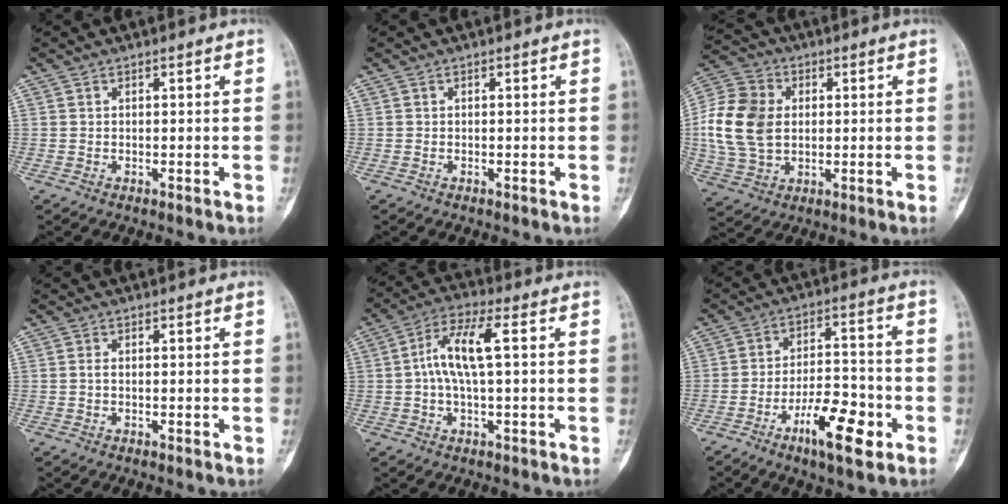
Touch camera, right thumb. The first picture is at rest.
{"total": 0.0}
{"total": 14.5, "force": [0.8, 10.6, 9.9], "torque": [-0.186, 0.007, 0.016]}
{"total": 0.6, "force": [-0.1, 0.3, 0.5], "torque": [-0.007, -0.002, -0.002]}
{"total": 8.7, "force": [0.6, 2.7, 8.2], "torque": [-0.176, 0.030, 0.006]}
{"total": 12.2, "force": [-5.9, 4.2, 9.9], "torque": [-0.154, 0.033, -0.096]}